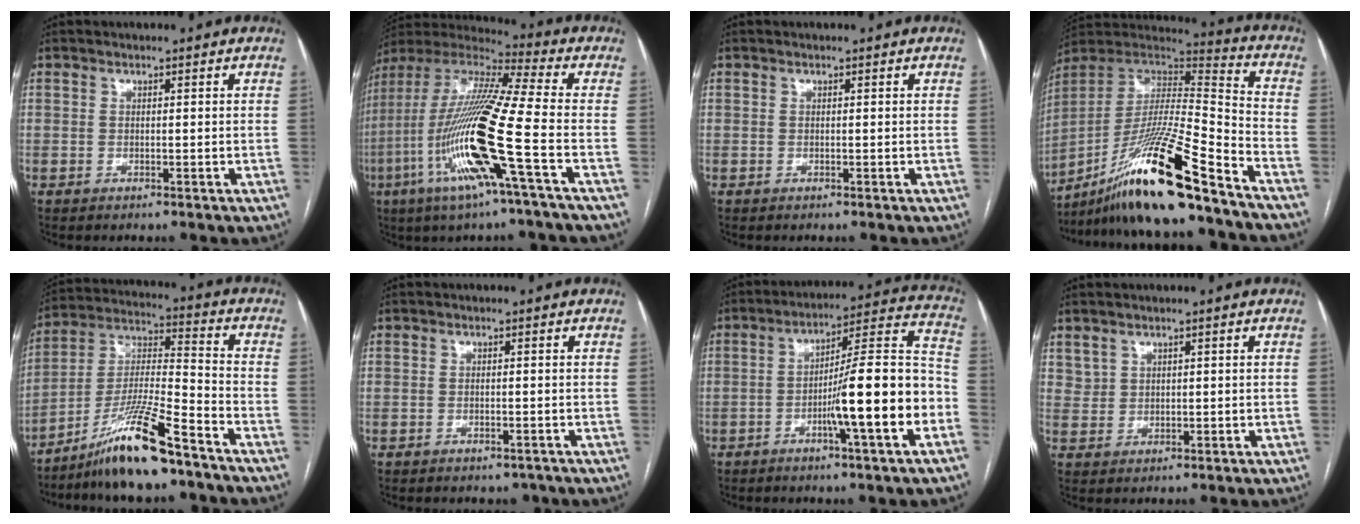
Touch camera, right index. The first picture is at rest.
{"total": 20.5, "force": [-6.3, 0.2, 19.5], "torque": [-0.416, -0.021, -0.130]}
{"total": 0.0}
{"total": 22.0, "force": [-15.8, 0.1, 15.3], "torque": [-0.301, -0.017, -0.290]}
{"total": 14.1, "force": [-10.0, 0.6, 10.0], "torque": [-0.199, -0.010, -0.182]}
{"total": 1.8, "force": [-1.5, 0.9, 0.6], "torque": [-0.007, 0.000, -0.014]}
{"total": 15.6, "force": [-5.1, 0.2, 14.8], "torque": [-0.220, 0.016, -0.080]}
{"total": 2.0, "force": [1.5, 1.4, 0.1], "torque": [0.005, 0.006, 0.029]}